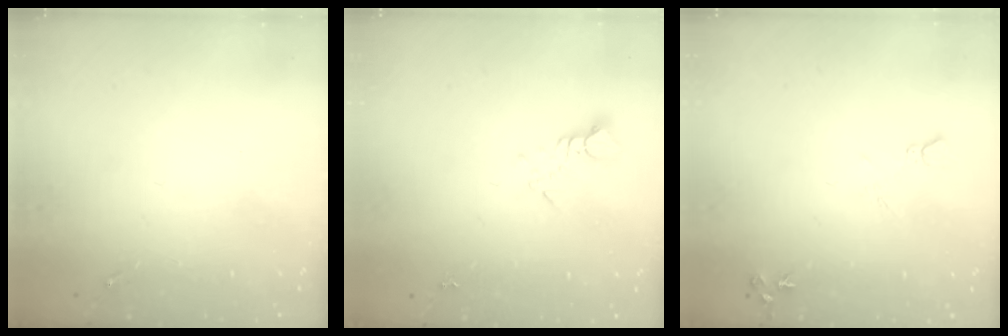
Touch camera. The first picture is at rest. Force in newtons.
{"total": 3.2, "press": 3.2, "slide": 0.2}
{"total": 7.6, "press": 7.6, "slide": 0.8}